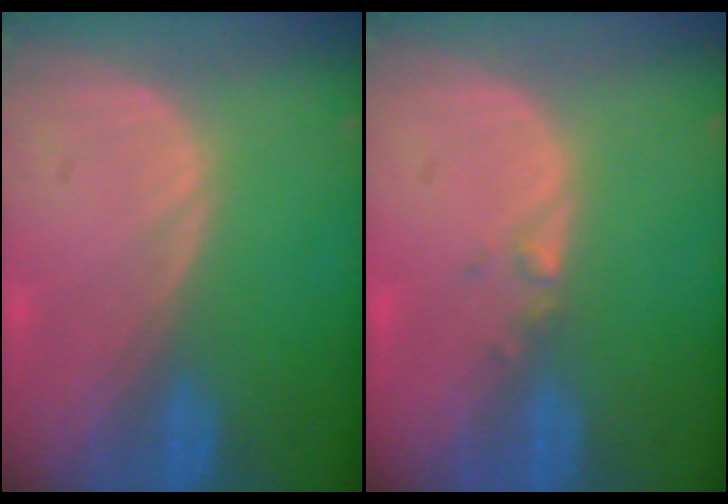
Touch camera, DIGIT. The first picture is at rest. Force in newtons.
{"total": 1.0, "press": 0.9, "slide": 0.5}